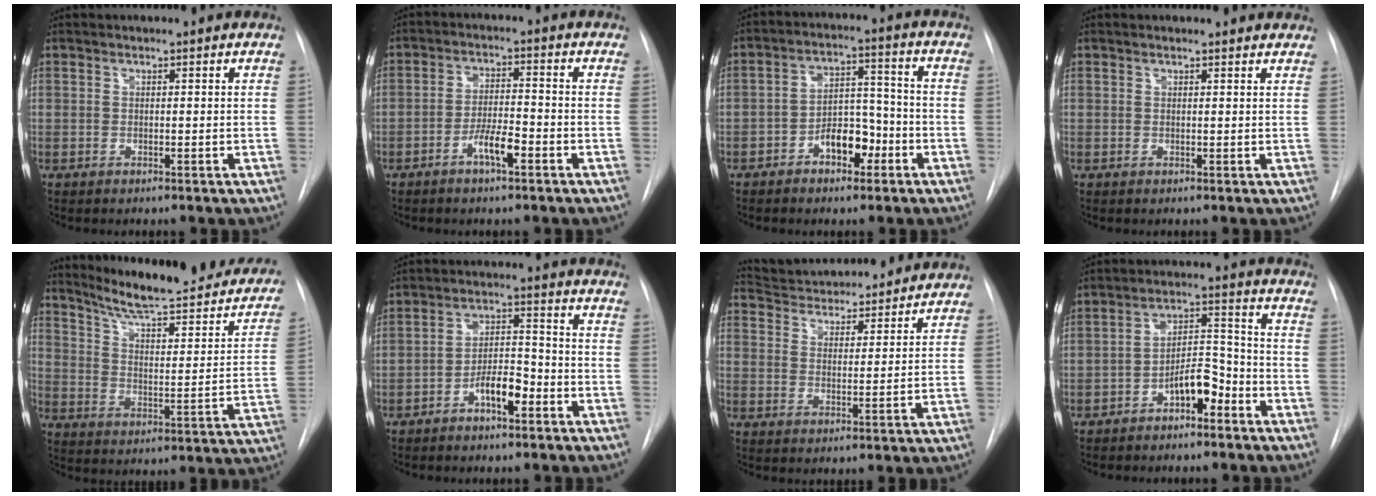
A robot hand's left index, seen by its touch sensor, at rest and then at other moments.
{"total": 5.6, "force": [-4.2, 0.6, 3.6], "torque": [-0.069, -0.001, -0.073]}
{"total": 7.6, "force": [-5.1, 3.5, 4.4], "torque": [-0.071, 0.022, -0.083]}
{"total": 2.5, "force": [2.4, 0.7, 0.5], "torque": [-0.005, 0.006, 0.010]}
{"total": 24.3, "force": [20.3, 4.0, 12.8], "torque": [-0.176, -0.050, 0.264]}
{"total": 6.9, "force": [-5.0, 1.8, 4.4], "torque": [-0.082, 0.012, -0.083]}
{"total": 15.6, "force": [14.6, 3.2, 4.5], "torque": [-0.073, 0.015, 0.211]}
{"total": 7.6, "force": [-5.7, 2.4, 4.4], "torque": [-0.077, 0.022, -0.091]}